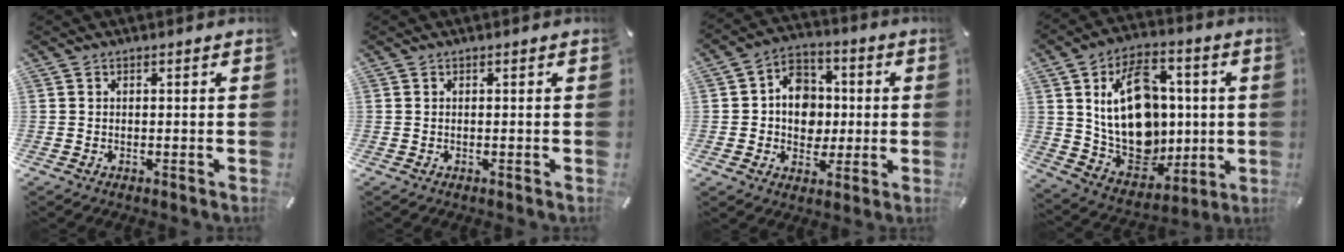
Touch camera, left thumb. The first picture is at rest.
{"total": 0.0}
{"total": 10.3, "force": [-0.5, 9.2, 4.7], "torque": [-0.069, 0.016, -0.004]}
{"total": 21.1, "force": [2.7, 15.6, 14.0], "torque": [-0.257, -0.014, 0.052]}